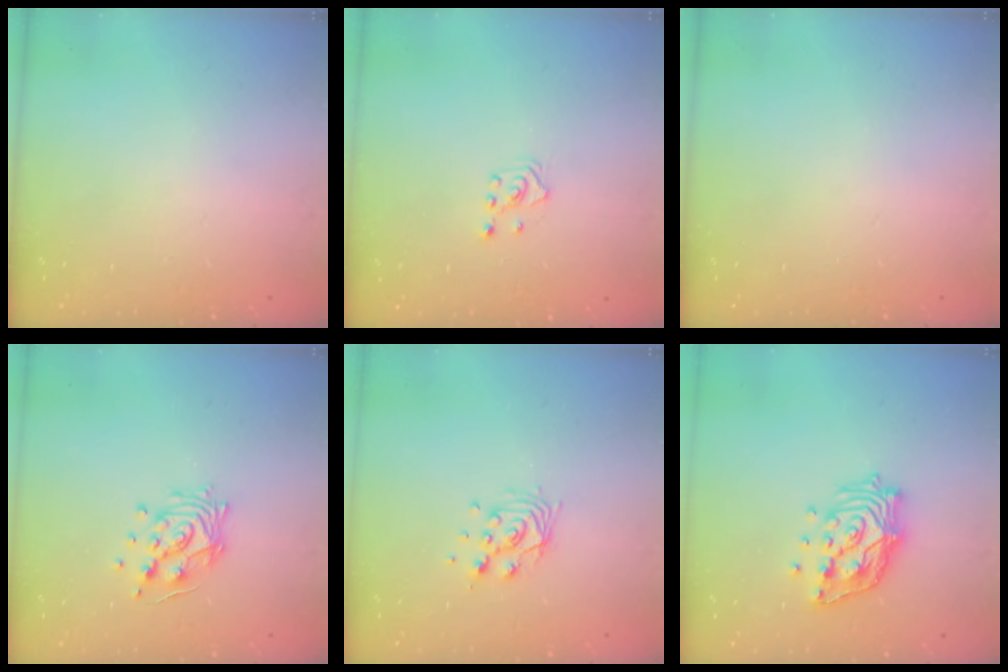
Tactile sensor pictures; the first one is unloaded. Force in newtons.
{"total": 2.0, "press": 1.8, "slide": 0.9}
{"total": 0.0}
{"total": 12.0, "press": 11.9, "slide": 1.2}
{"total": 8.9, "press": 8.9, "slide": 1.0}
{"total": 14.8, "press": 14.7, "slide": 1.9}